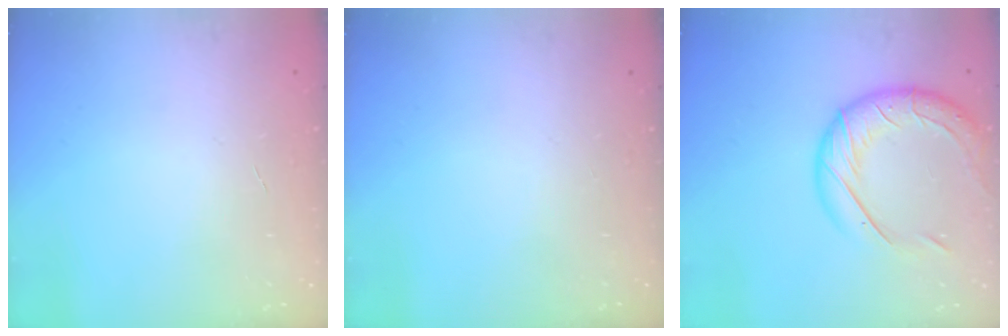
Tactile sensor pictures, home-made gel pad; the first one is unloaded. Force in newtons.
{"total": 0.0}
{"total": 17.6, "press": 17.4, "slide": 2.5}